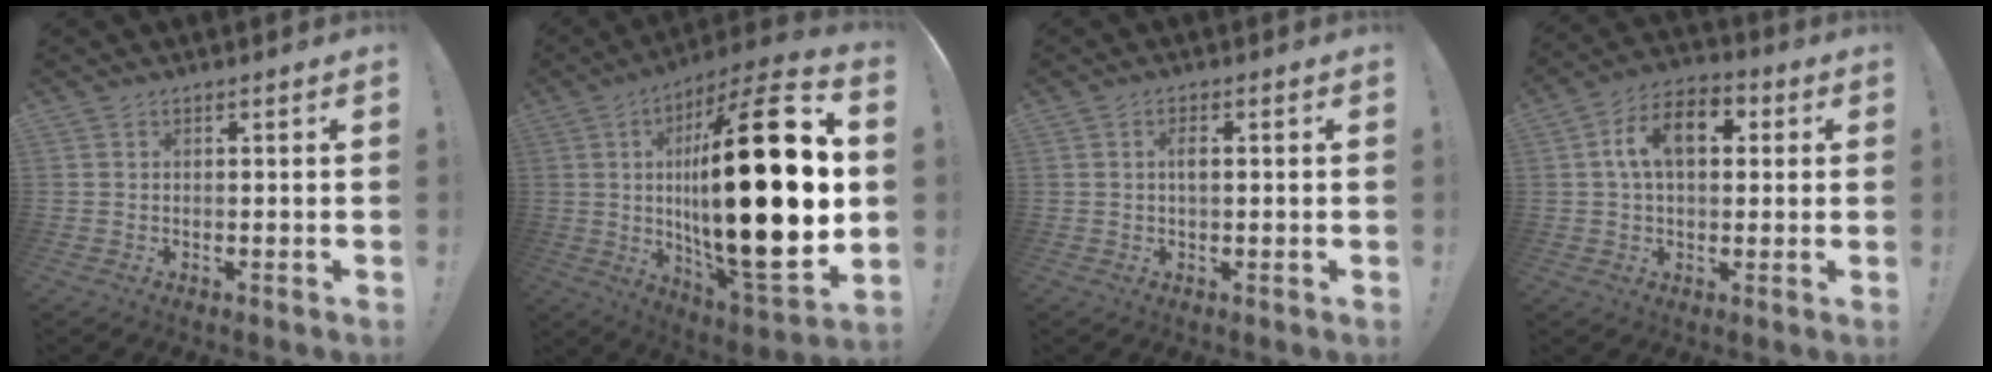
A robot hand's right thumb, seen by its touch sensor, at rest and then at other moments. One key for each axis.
{"total": 37.5, "fx": 2.0, "fy": 11.6, "fz": 35.6, "tx": -0.613, "ty": -0.008, "tz": 0.029}
{"total": 2.1, "fx": 0.1, "fy": 0.8, "fz": 2.0, "tx": -0.036, "ty": 0.004, "tz": -0.001}
{"total": 11.9, "fx": 2.8, "fy": 7.1, "fz": 9.1, "tx": -0.147, "ty": 0.015, "tz": 0.052}